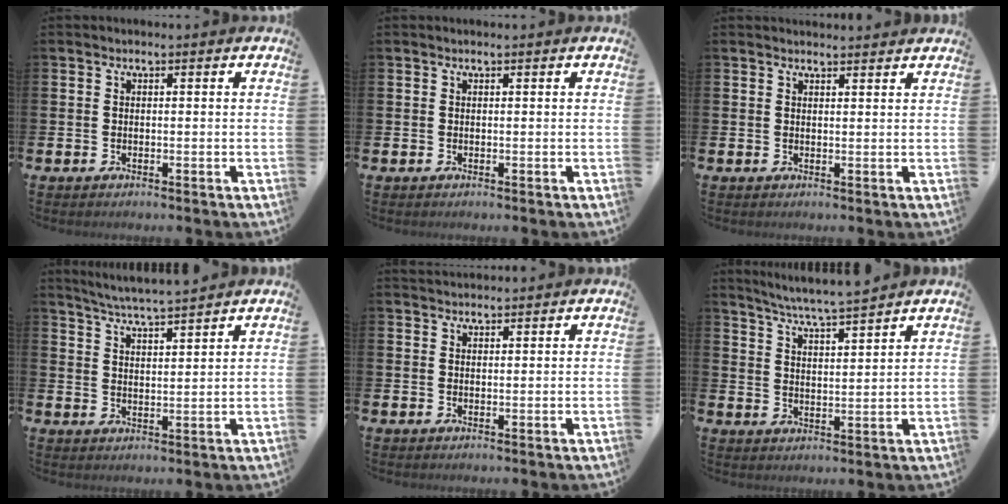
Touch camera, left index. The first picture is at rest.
{"total": 0.0}
{"total": 1.7, "force": [1.7, 0.1, 0.0], "torque": [0.009, -0.009, 0.029]}
{"total": 4.8, "force": [4.8, -0.5, 0.8], "torque": [-0.033, -0.026, 0.084]}
{"total": 1.7, "force": [1.7, 0.4, 0.0], "torque": [0.008, -0.006, 0.029]}
{"total": 5.8, "force": [5.6, -0.7, 1.3], "torque": [-0.046, -0.034, 0.098]}